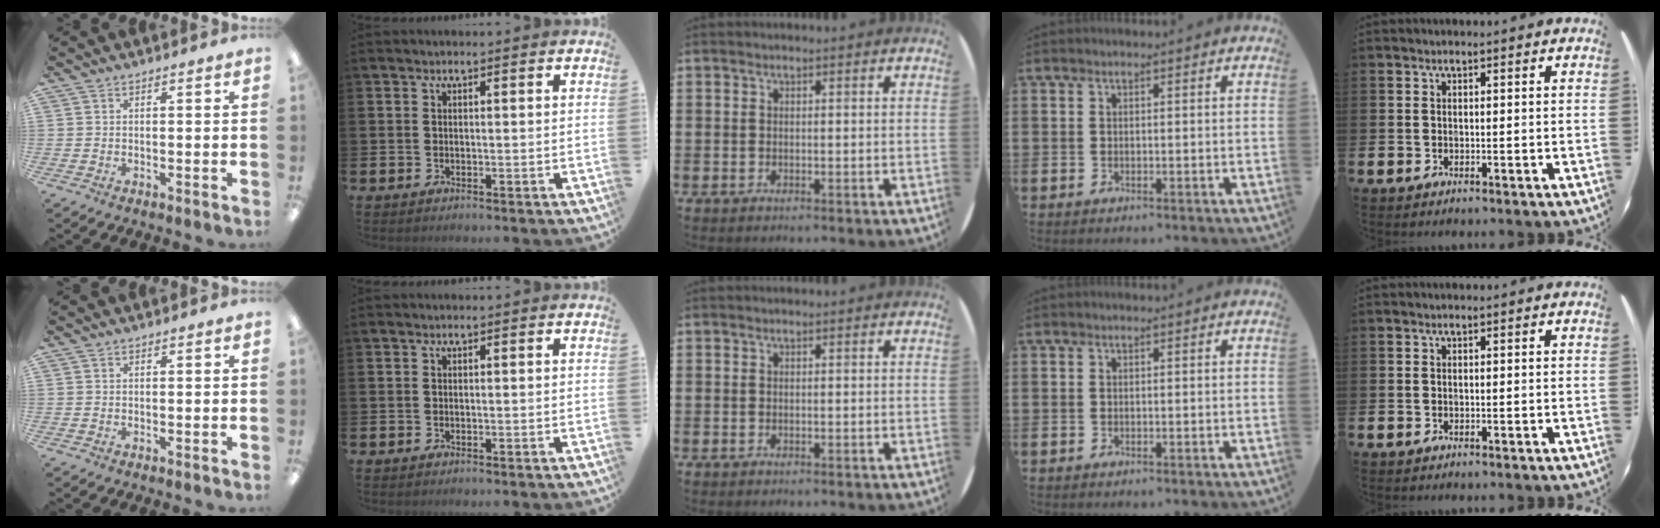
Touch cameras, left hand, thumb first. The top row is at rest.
{}